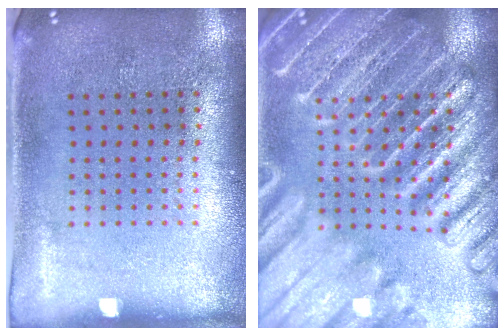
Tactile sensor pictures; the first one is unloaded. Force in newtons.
{"total": 6.2, "press": 6.1, "slide": 0.7}